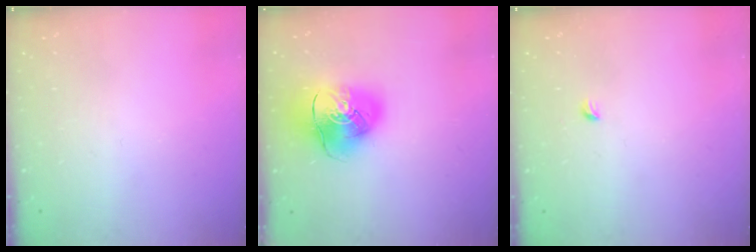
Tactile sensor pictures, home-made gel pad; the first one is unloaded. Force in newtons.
{"total": 15.6, "press": 15.5, "slide": 2.4}
{"total": 2.7, "press": 2.6, "slide": 0.6}